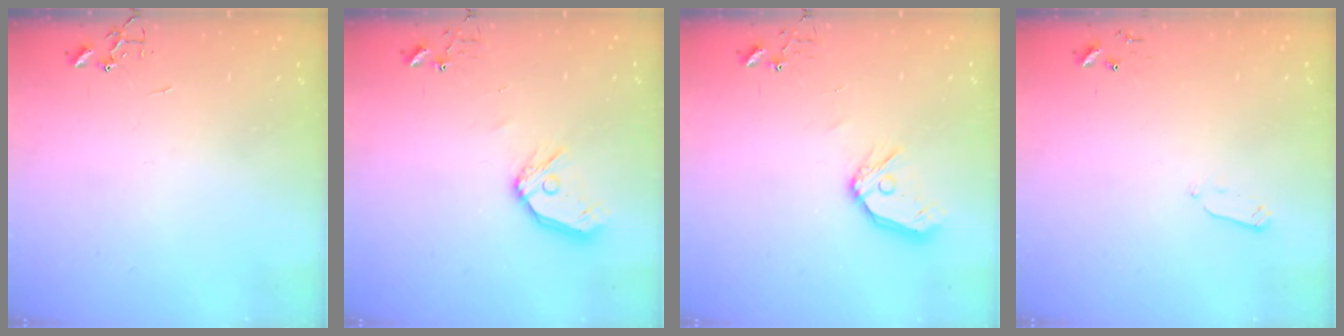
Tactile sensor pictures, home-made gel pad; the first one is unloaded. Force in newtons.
{"total": 11.3, "press": 11.3, "slide": 1.3}
{"total": 11.3, "press": 11.3, "slide": 1.3}
{"total": 3.7, "press": 3.6, "slide": 0.8}